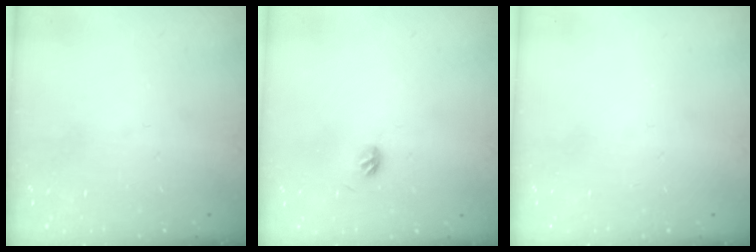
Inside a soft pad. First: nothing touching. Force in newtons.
{"total": 4.0, "press": 3.9, "slide": 1.0}
{"total": 0.0}